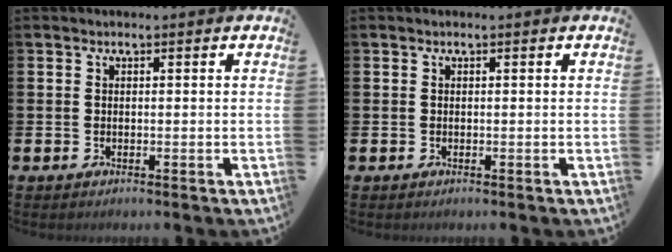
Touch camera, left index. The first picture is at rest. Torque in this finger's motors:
{"motor_torque": [-0.04, 0.03, 0.00, 0.00]}